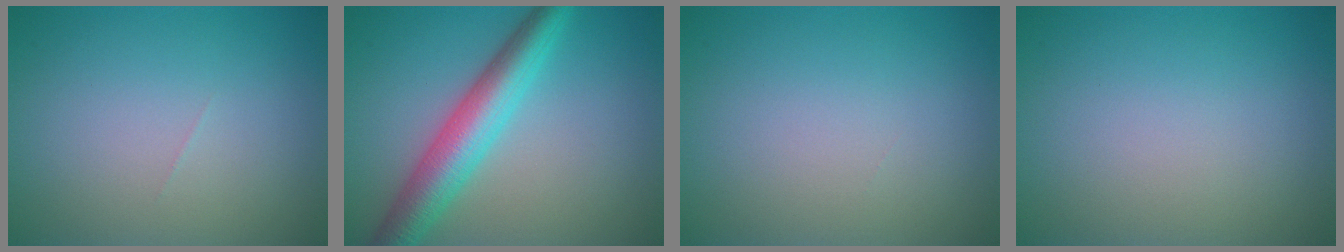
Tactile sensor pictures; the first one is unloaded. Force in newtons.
{"total": 6.1, "press": 6.1, "slide": 0.0}
{"total": 0.0}
{"total": 0.0}